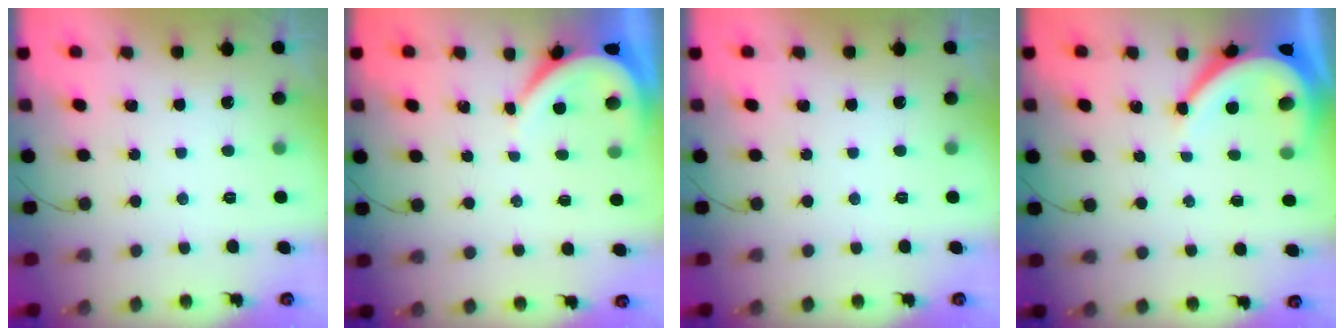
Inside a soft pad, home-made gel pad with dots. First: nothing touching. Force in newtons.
{"total": 3.9, "press": 3.9, "slide": 0.5}
{"total": 0.0}
{"total": 8.3, "press": 8.2, "slide": 1.1}